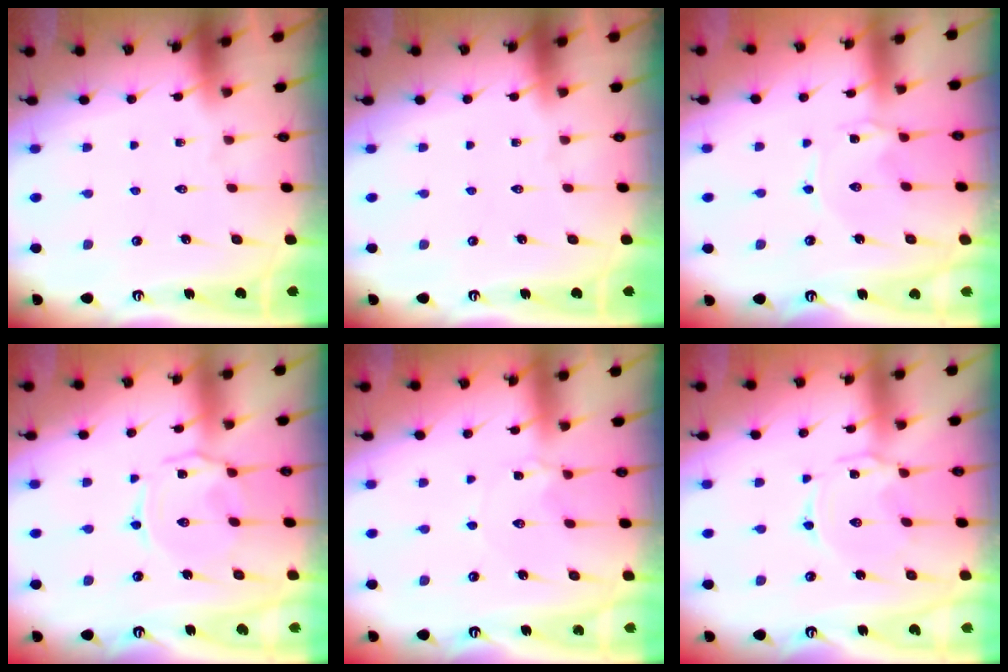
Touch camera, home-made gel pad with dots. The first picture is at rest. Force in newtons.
{"total": 0.0}
{"total": 1.4, "press": 1.4, "slide": 0.1}
{"total": 2.8, "press": 2.8, "slide": 0.6}
{"total": 2.5, "press": 2.5, "slide": 0.3}
{"total": 1.8, "press": 1.7, "slide": 0.4}